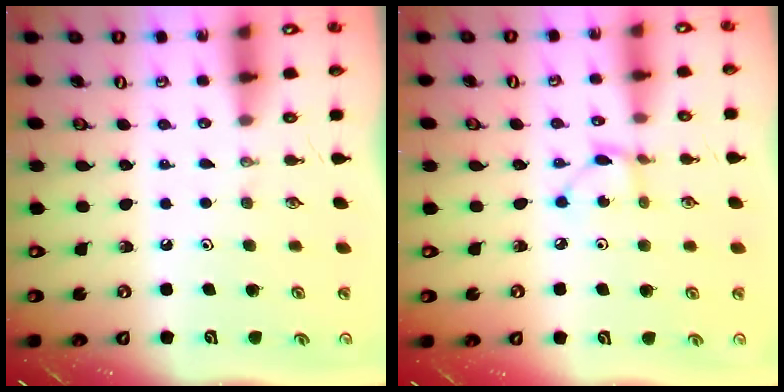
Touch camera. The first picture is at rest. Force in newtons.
{"total": 2.6, "press": 2.6, "slide": 0.2}